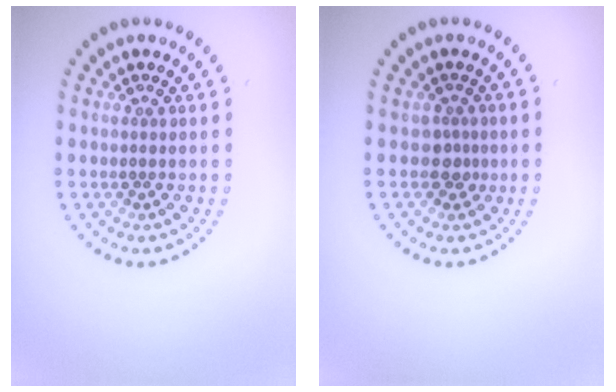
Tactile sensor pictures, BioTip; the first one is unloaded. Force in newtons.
{"total": 1.4, "press": 1.1, "slide": 1.0}